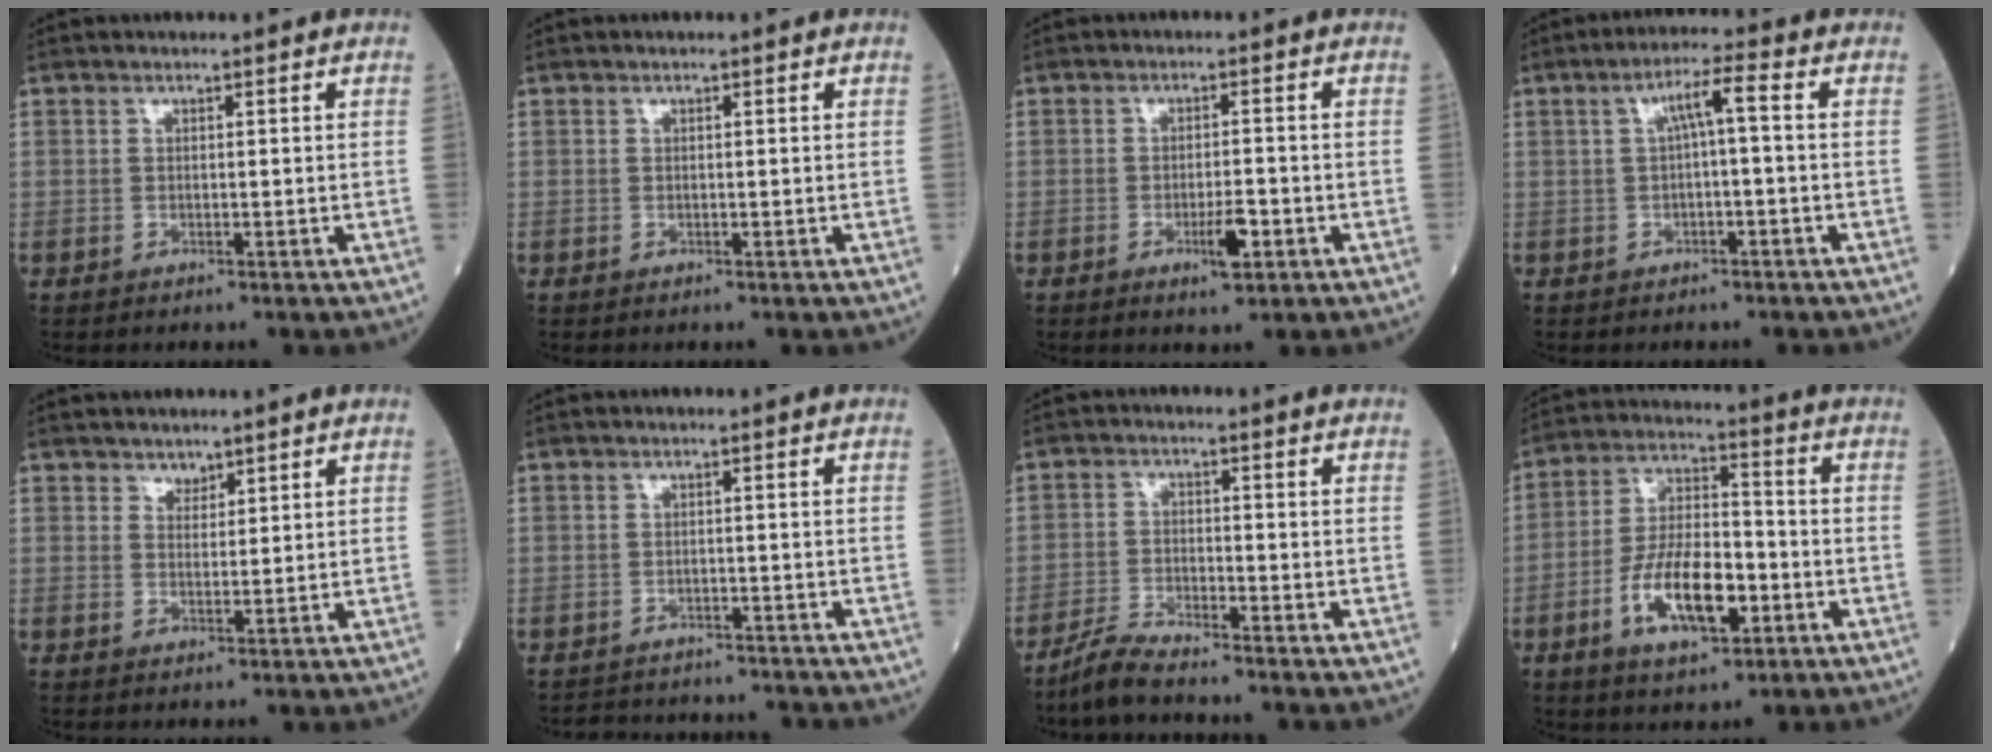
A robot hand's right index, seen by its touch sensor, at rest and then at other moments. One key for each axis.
{"total": 0.0}
{"total": 3.8, "fx": -1.7, "fy": 0.6, "fz": 3.3, "tx": -0.055, "ty": 0.000, "tz": -0.025}
{"total": 4.3, "fx": 0.3, "fy": 0.3, "fz": 4.3, "tx": -0.071, "ty": 0.018, "tz": 0.005}
{"total": 1.8, "fx": 1.5, "fy": 1.0, "fz": 0.3, "tx": 0.001, "ty": -0.004, "tz": 0.022}
{"total": 7.6, "fx": -7.4, "fy": 1.5, "fz": 0.8, "tx": -0.010, "ty": 0.009, "tz": -0.093}
{"total": 4.5, "fx": -4.2, "fy": -0.1, "fz": 1.6, "tx": -0.034, "ty": -0.016, "tz": -0.087}
{"total": 12.2, "fx": -4.6, "fy": 4.5, "fz": 10.4, "tx": -0.204, "ty": 0.006, "tz": -0.081}